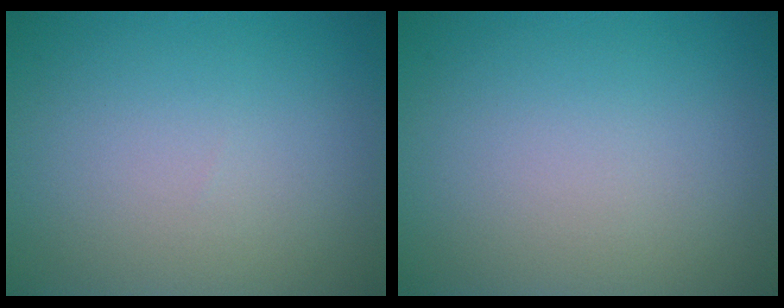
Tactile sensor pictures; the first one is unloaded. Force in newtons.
{"total": 0.0}